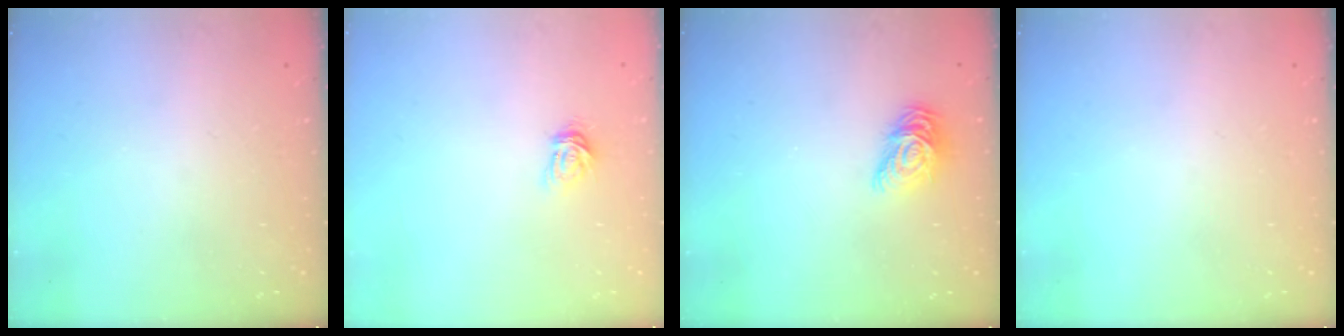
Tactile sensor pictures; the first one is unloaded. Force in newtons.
{"total": 5.1, "press": 5.1, "slide": 0.5}
{"total": 10.7, "press": 10.7, "slide": 0.6}
{"total": 0.0}